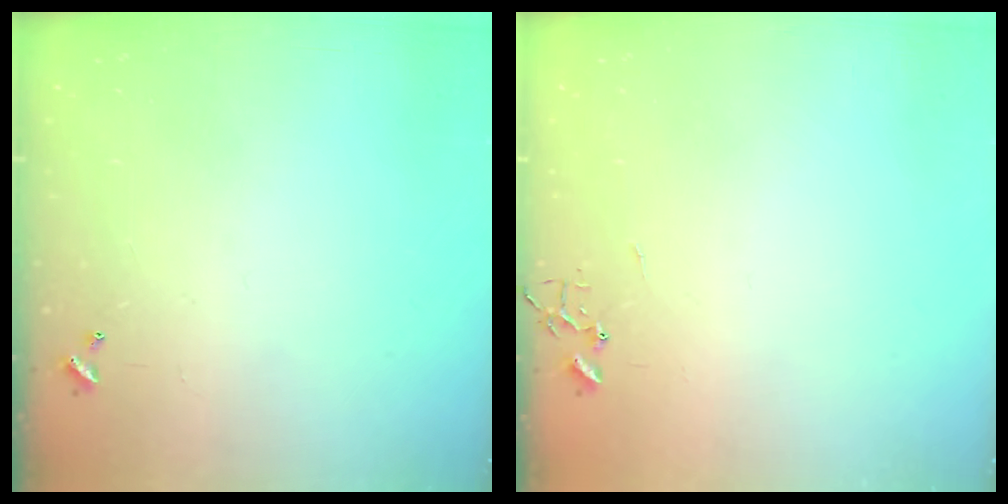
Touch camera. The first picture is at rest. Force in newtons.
{"total": 0.0}